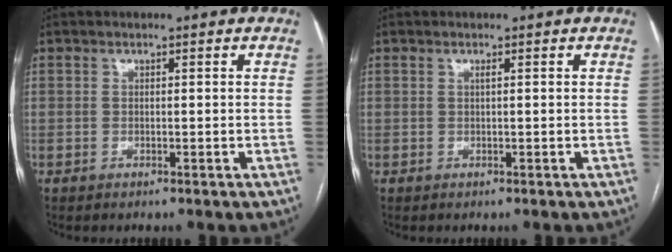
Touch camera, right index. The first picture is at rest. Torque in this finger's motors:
{"motor_torque": [-0.06, -0.02, 0.03, 0.02]}